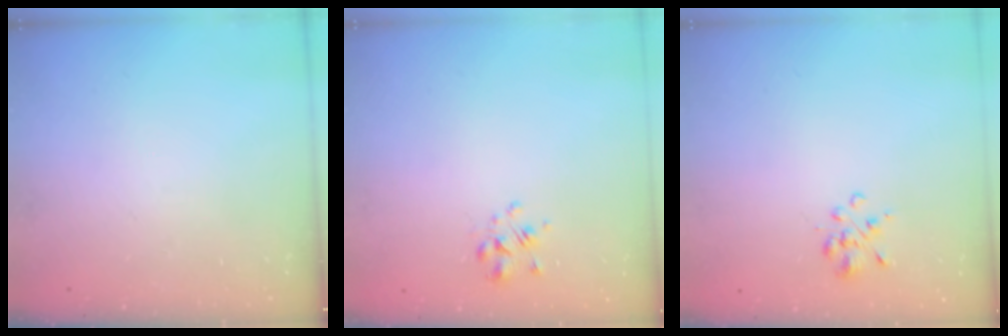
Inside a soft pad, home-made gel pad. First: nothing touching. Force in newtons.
{"total": 2.2, "press": 2.1, "slide": 0.6}
{"total": 2.2, "press": 1.9, "slide": 1.1}